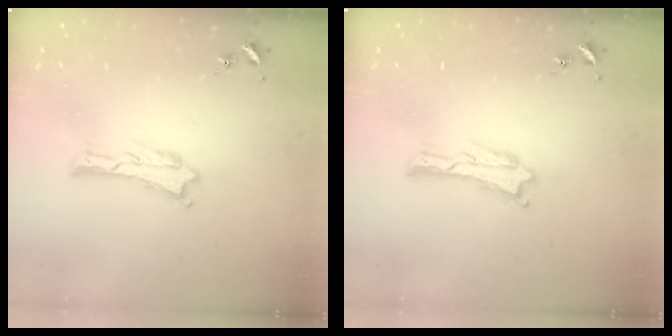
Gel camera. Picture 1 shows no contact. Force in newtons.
{"total": 0.0}